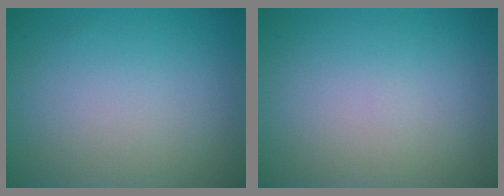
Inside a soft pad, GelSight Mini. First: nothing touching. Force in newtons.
{"total": 0.0}